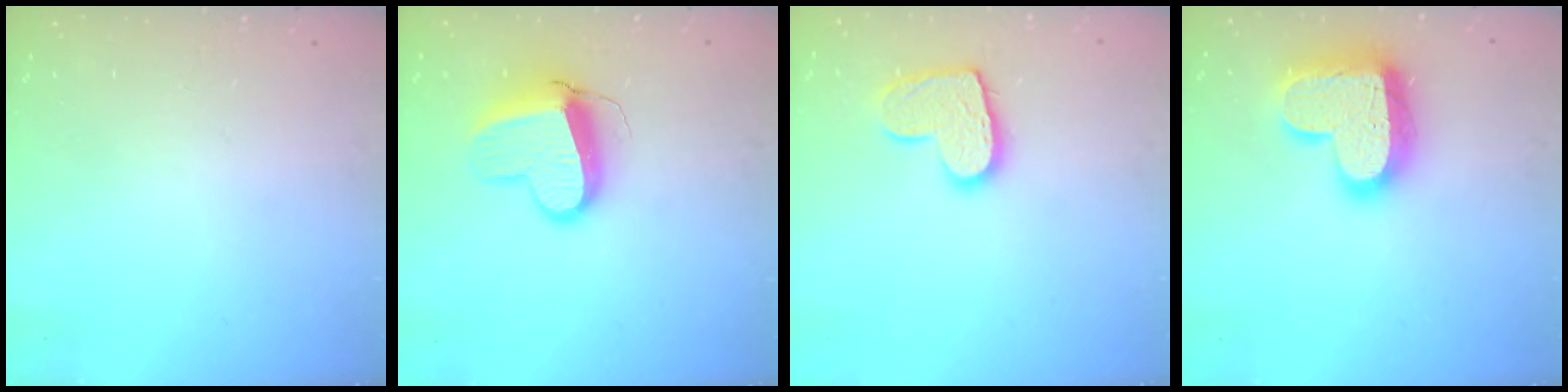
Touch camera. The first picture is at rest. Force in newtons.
{"total": 11.5, "press": 11.4, "slide": 1.3}
{"total": 11.6, "press": 11.6, "slide": 0.8}
{"total": 19.8, "press": 19.8, "slide": 1.5}